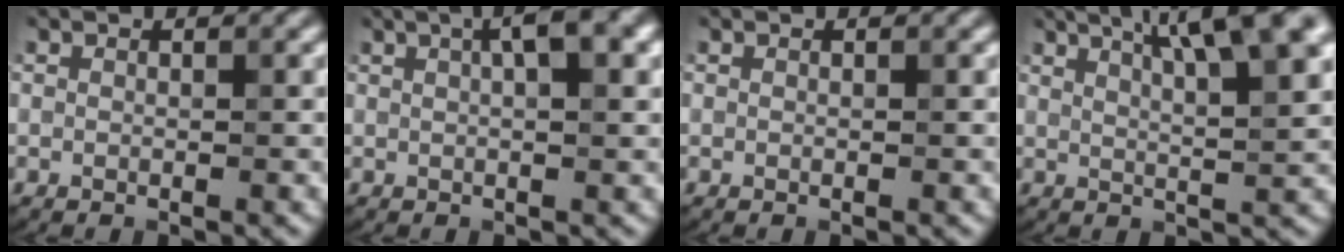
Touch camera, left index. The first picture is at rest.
{"total": 4.1, "force": [1.7, 0.9, 3.6], "torque": [-0.053, 0.012, 0.024]}
{"total": 0.0}
{"total": 9.8, "force": [5.4, 2.6, 7.8], "torque": [-0.086, 0.037, 0.061]}